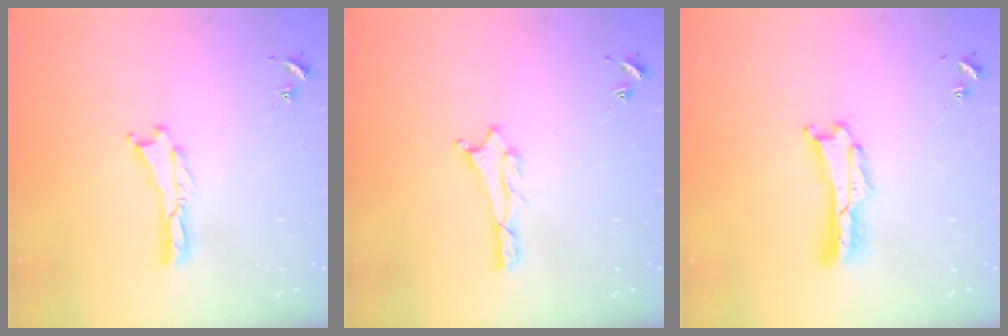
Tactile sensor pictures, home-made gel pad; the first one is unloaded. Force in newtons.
{"total": 0.7, "press": 0.7, "slide": 0.2}
{"total": 1.4, "press": 1.4, "slide": 0.0}